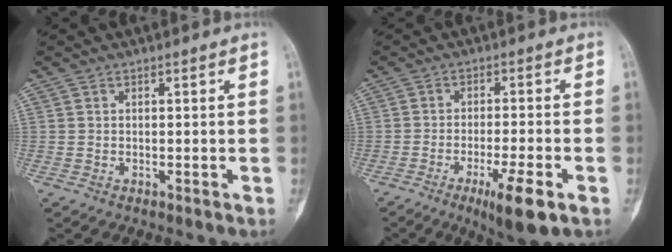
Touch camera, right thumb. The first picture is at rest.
{"total": 8.9, "force": [-4.4, 1.4, 7.6], "torque": [-0.128, -0.001, -0.068]}